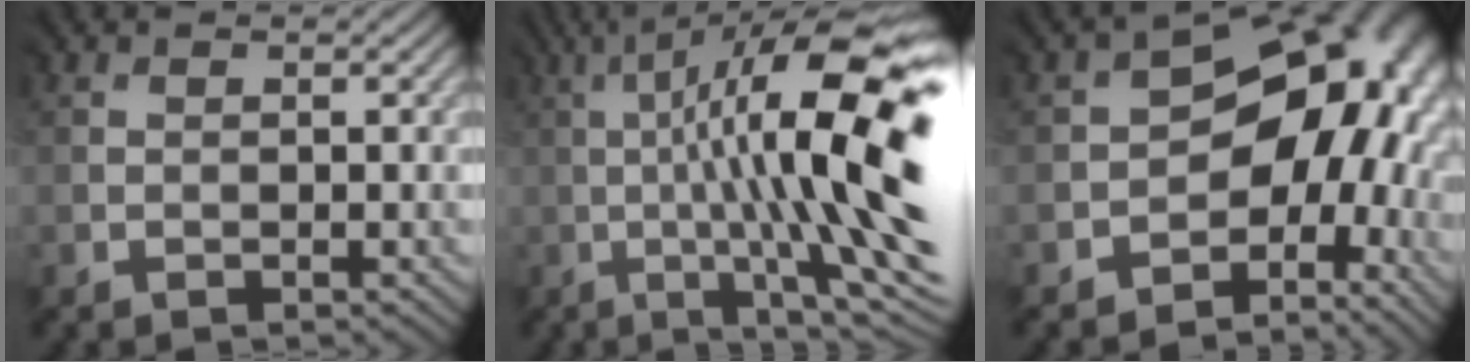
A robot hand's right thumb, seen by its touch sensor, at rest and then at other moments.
{"total": 17.2, "force": [0.2, 3.3, 16.9], "torque": [-0.242, 0.031, 0.016]}
{"total": 10.9, "force": [-2.7, 7.5, 7.5], "torque": [-0.072, -0.005, -0.045]}